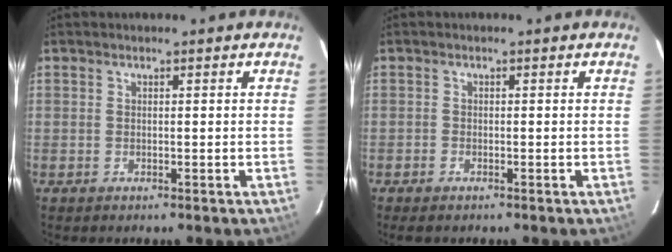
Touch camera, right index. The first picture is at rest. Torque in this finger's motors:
{"motor_torque": [0.18, -0.07, 0.00, 0.01]}